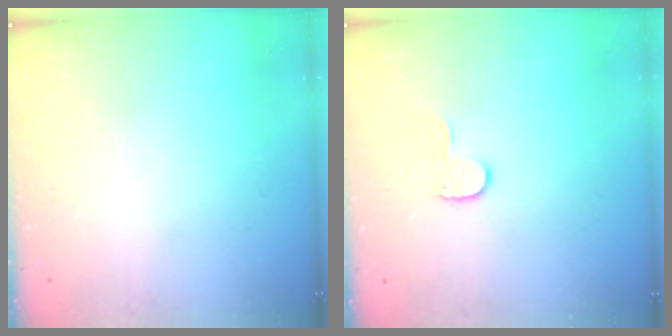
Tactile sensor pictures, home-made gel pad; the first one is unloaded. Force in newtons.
{"total": 5.1, "press": 5.0, "slide": 0.5}